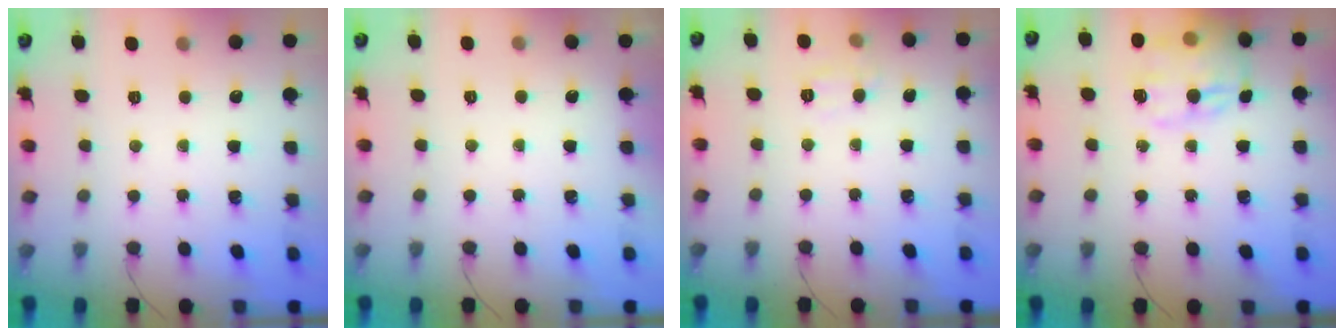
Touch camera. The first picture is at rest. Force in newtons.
{"total": 1.8, "press": 1.7, "slide": 0.3}
{"total": 6.3, "press": 6.1, "slide": 1.5}
{"total": 14.2, "press": 13.9, "slide": 3.0}